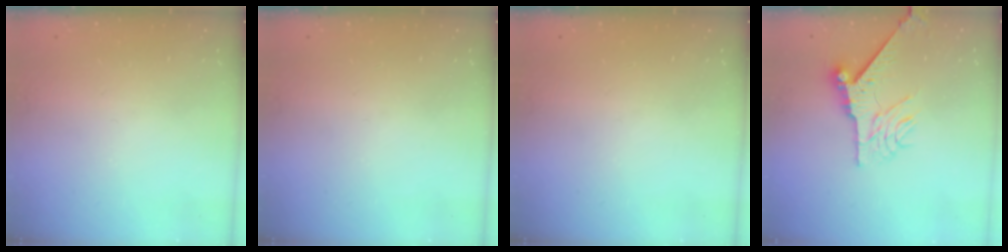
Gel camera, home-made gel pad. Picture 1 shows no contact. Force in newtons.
{"total": 0.0}
{"total": 0.0}
{"total": 9.3, "press": 9.2, "slide": 1.1}